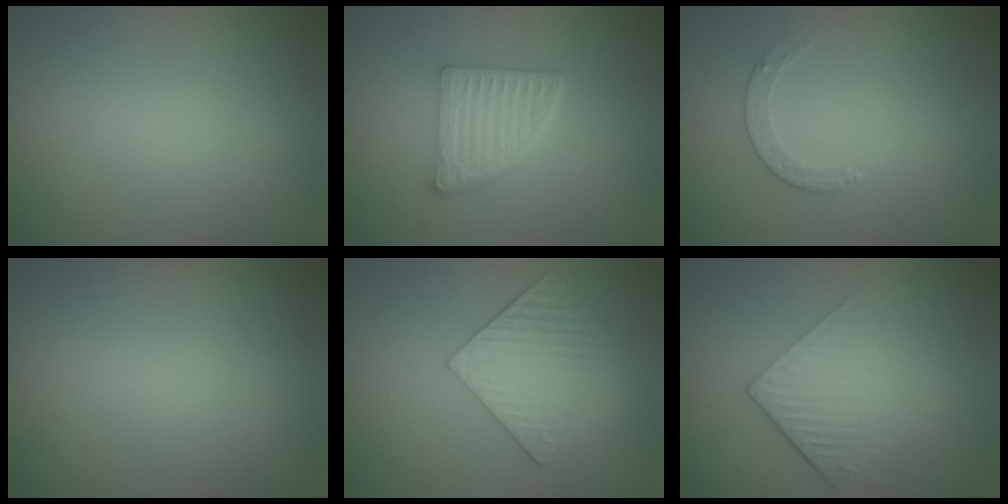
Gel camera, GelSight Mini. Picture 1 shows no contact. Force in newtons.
{"total": 5.0, "press": 3.8, "slide": 3.3}
{"total": 1.6, "press": 1.2, "slide": 1.1}
{"total": 0.0}
{"total": 4.0, "press": 3.8, "slide": 1.2}
{"total": 3.8, "press": 2.8, "slide": 2.6}